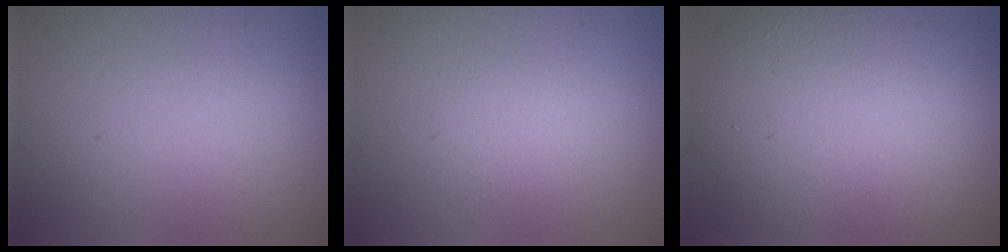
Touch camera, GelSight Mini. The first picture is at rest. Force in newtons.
{"total": 1.2, "press": 1.2, "slide": 0.1}
{"total": 11.1, "press": 11.1, "slide": 0.8}